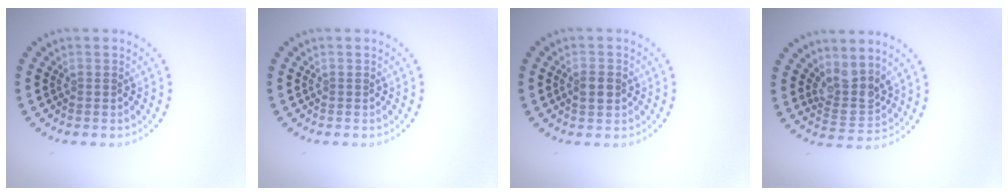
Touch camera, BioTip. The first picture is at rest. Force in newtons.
{"total": 0.0}
{"total": 1.7, "press": 1.7, "slide": 0.1}
{"total": 3.2, "press": 2.4, "slide": 2.0}